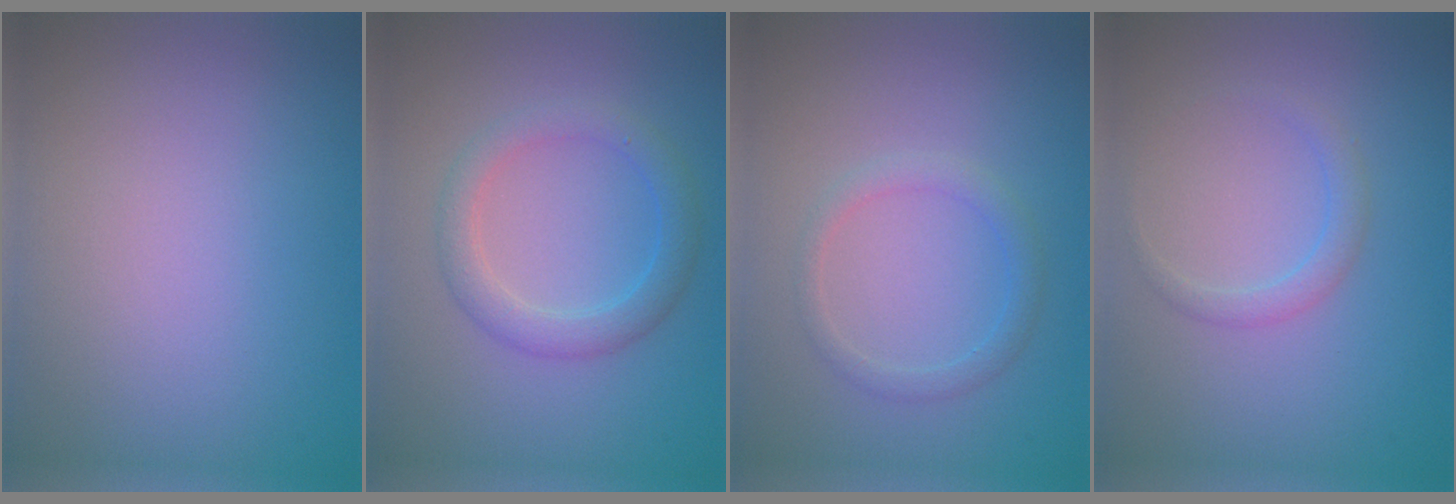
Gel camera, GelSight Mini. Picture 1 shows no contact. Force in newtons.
{"total": 3.0, "press": 3.0, "slide": 0.1}
{"total": 1.6, "press": 1.6, "slide": 0.0}
{"total": 1.4, "press": 1.4, "slide": 0.0}